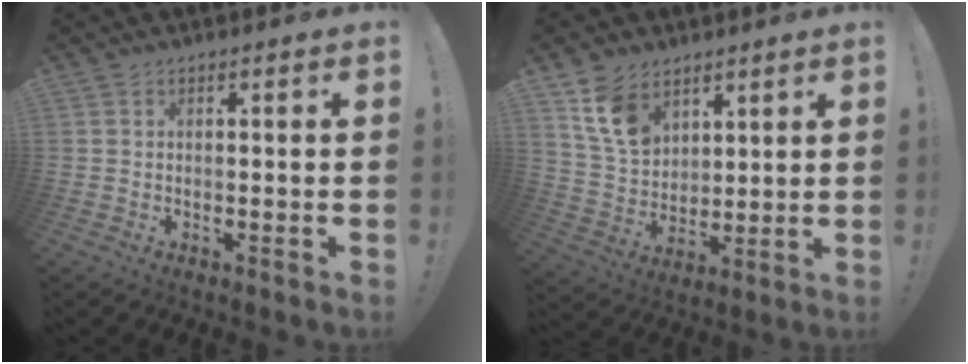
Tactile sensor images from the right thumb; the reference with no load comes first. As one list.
[{"total": 12.3, "force": [7.2, 8.3, 5.7], "torque": [-0.105, -0.031, 0.145]}]